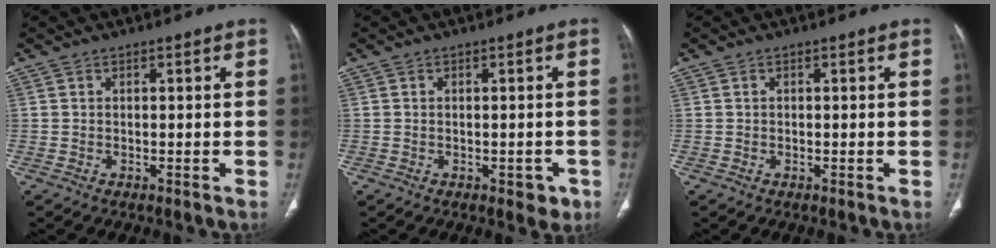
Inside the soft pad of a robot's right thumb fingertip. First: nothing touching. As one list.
[{"total": 2.7, "force": [-1.2, 1.7, 1.8], "torque": [-0.006, 0.004, -0.010]}, {"total": 0.0}]